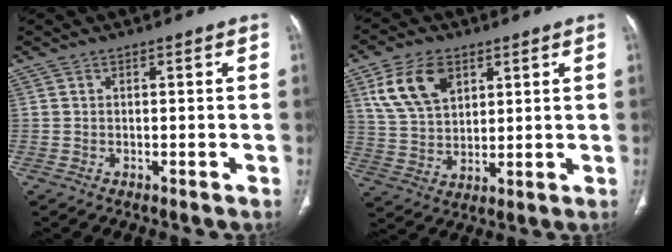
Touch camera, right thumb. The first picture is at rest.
{"total": 11.5, "force": [5.4, 7.2, 7.3], "torque": [-0.122, -0.014, 0.111]}